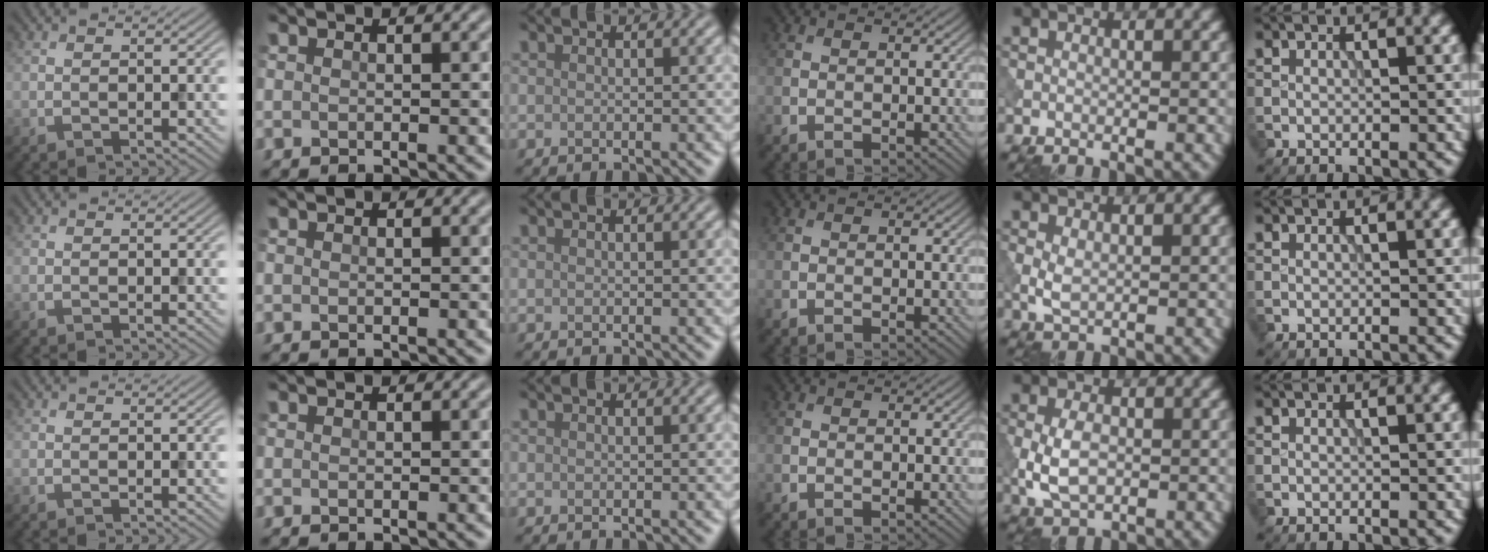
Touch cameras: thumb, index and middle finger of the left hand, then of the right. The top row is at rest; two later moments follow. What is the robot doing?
{"motion": "press", "object": "tv remote"}